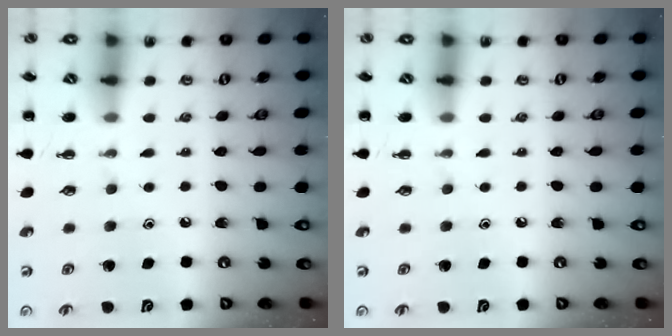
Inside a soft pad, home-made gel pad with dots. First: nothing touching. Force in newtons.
{"total": 0.0}